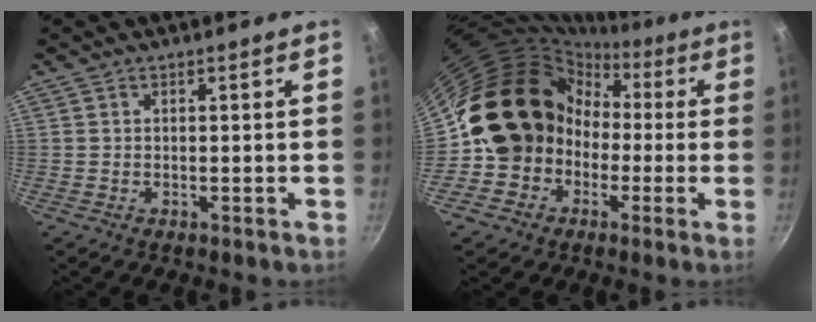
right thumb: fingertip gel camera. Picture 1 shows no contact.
{"total": 19.5, "force": [-1.8, 17.3, 9.0], "torque": [-0.109, 0.075, -0.031]}